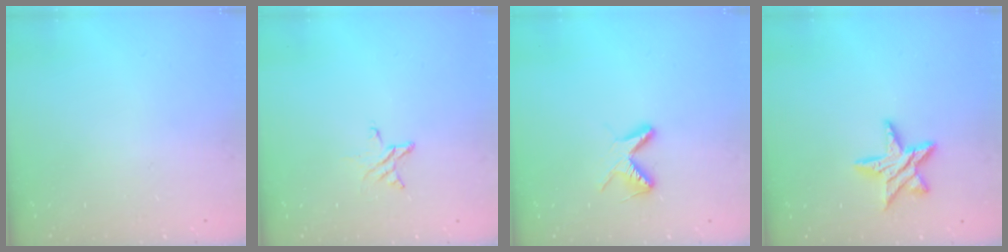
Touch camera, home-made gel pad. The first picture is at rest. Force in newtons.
{"total": 4.1, "press": 4.1, "slide": 0.4}
{"total": 6.3, "press": 6.3, "slide": 0.6}
{"total": 11.5, "press": 11.4, "slide": 0.7}